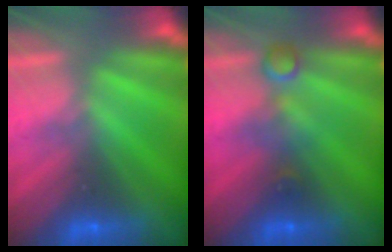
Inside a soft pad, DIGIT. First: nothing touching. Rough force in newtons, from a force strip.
{"total": 3.1}